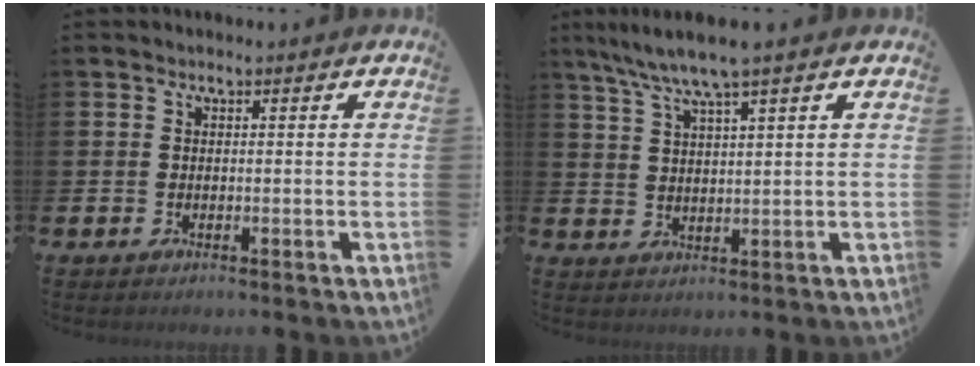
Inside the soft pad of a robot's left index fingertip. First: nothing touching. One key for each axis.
{"total": 5.6, "fx": 4.5, "fy": -0.3, "fz": 3.4, "tx": -0.085, "ty": -0.010, "tz": 0.079}